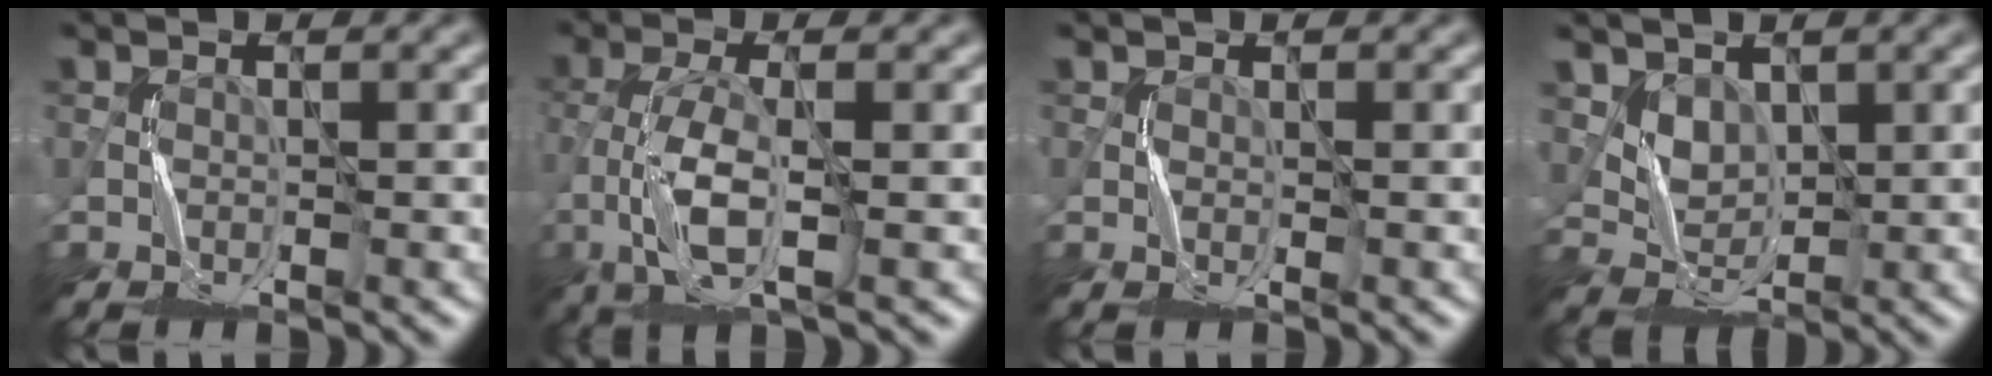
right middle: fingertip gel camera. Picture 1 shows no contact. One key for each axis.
{"total": 5.2, "fx": -1.5, "fy": 1.7, "fz": 4.7, "tx": -0.110, "ty": -0.001, "tz": -0.032}
{"total": 0.5, "fx": 0.3, "fy": 0.2, "fz": 0.4, "tx": -0.005, "ty": -0.001, "tz": 0.004}
{"total": 2.6, "fx": 1.8, "fy": 1.7, "fz": 0.9, "tx": -0.024, "ty": -0.013, "tz": 0.043}